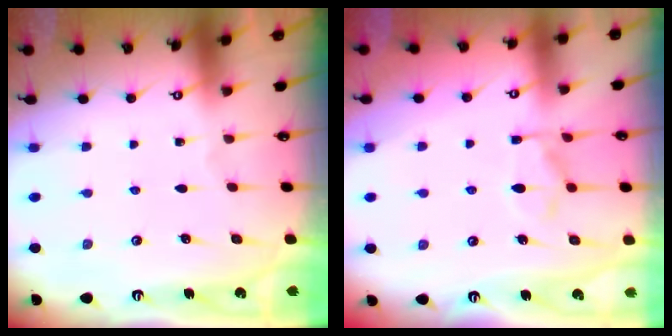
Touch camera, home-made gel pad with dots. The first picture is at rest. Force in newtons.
{"total": 3.6, "press": 3.3, "slide": 1.3}